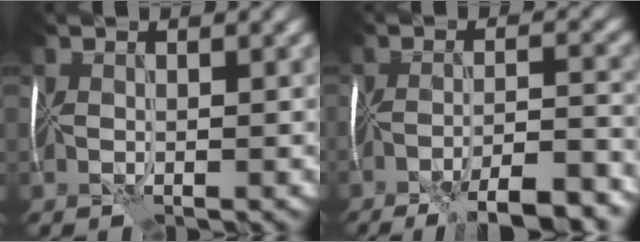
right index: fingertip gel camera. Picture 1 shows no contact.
{"total": 8.8, "force": [-6.6, 1.6, 5.6], "torque": [-0.076, -0.006, -0.095]}